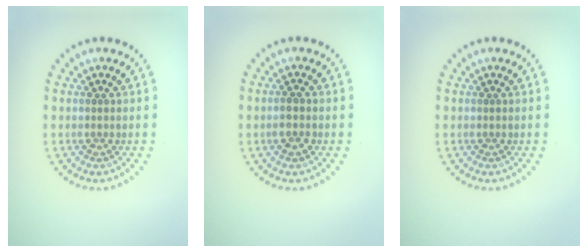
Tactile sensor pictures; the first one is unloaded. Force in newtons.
{"total": 1.6, "press": 1.5, "slide": 0.4}
{"total": 0.0}